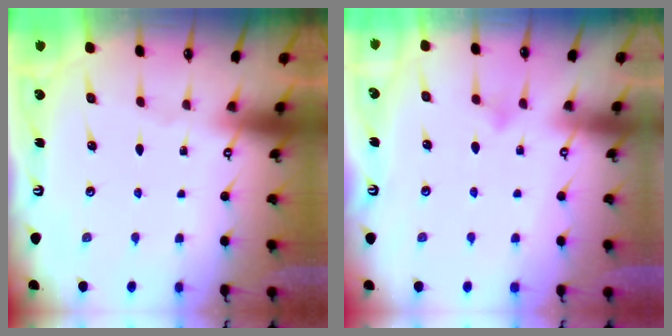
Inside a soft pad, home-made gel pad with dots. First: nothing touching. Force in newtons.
{"total": 6.0, "press": 5.9, "slide": 0.4}